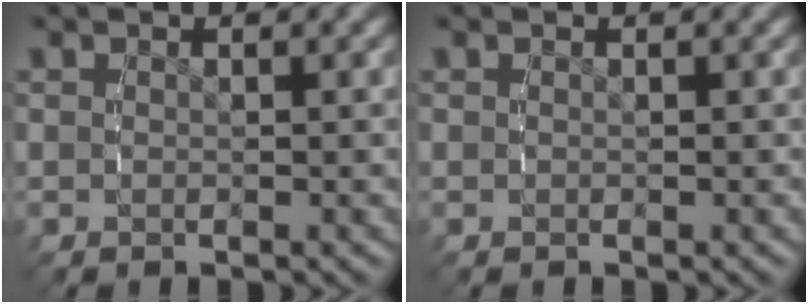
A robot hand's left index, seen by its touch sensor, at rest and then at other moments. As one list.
[{"total": 0.0}]